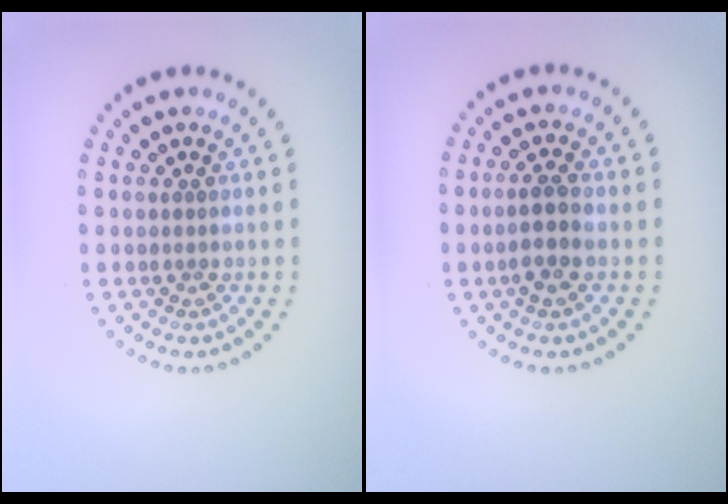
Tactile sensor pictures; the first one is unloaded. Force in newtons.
{"total": 2.6, "press": 2.4, "slide": 0.8}